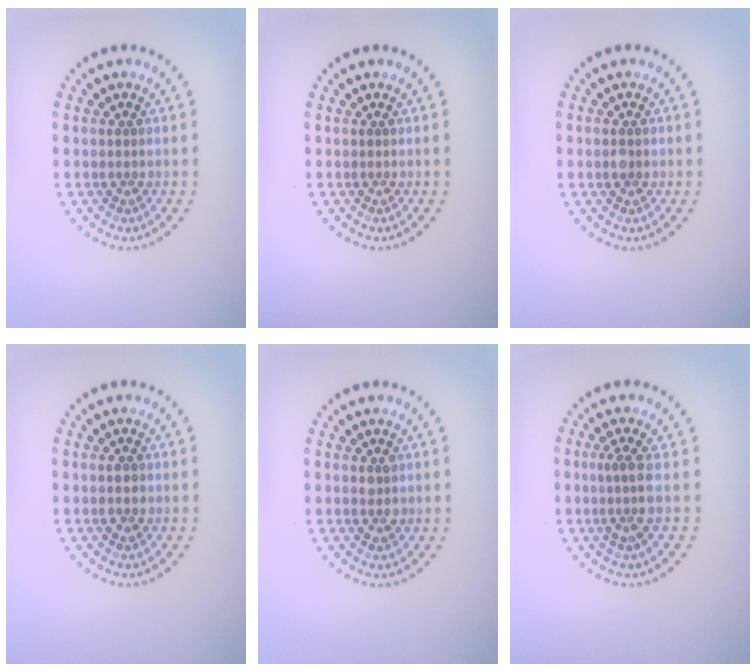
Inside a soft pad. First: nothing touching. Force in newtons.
{"total": 0.0}
{"total": 1.0, "press": 1.0, "slide": 0.1}
{"total": 1.6, "press": 1.6, "slide": 0.2}
{"total": 1.3, "press": 1.3, "slide": 0.4}
{"total": 2.4, "press": 1.8, "slide": 1.5}